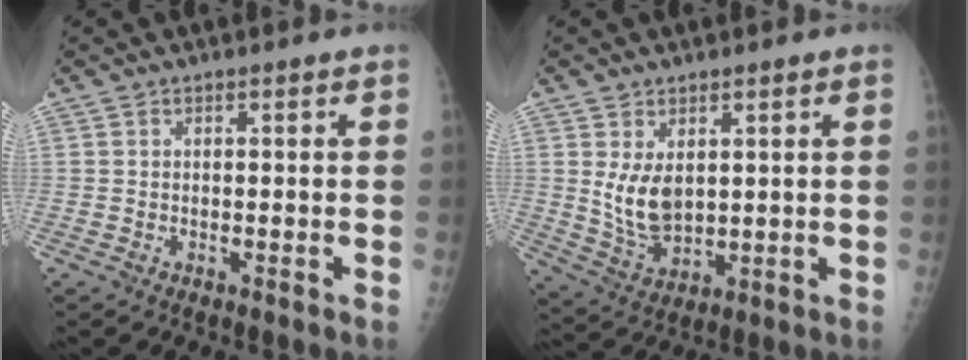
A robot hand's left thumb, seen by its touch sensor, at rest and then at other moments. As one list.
[{"total": 7.4, "force": [1.9, 4.3, 5.7], "torque": [-0.091, -0.023, 0.053]}]